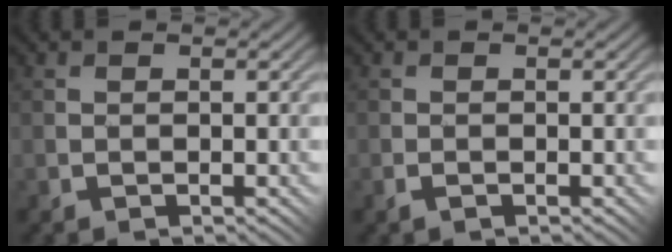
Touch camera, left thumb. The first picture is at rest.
{"total": 0.7, "force": [-0.3, 0.2, 0.6], "torque": [-0.010, 0.001, -0.005]}